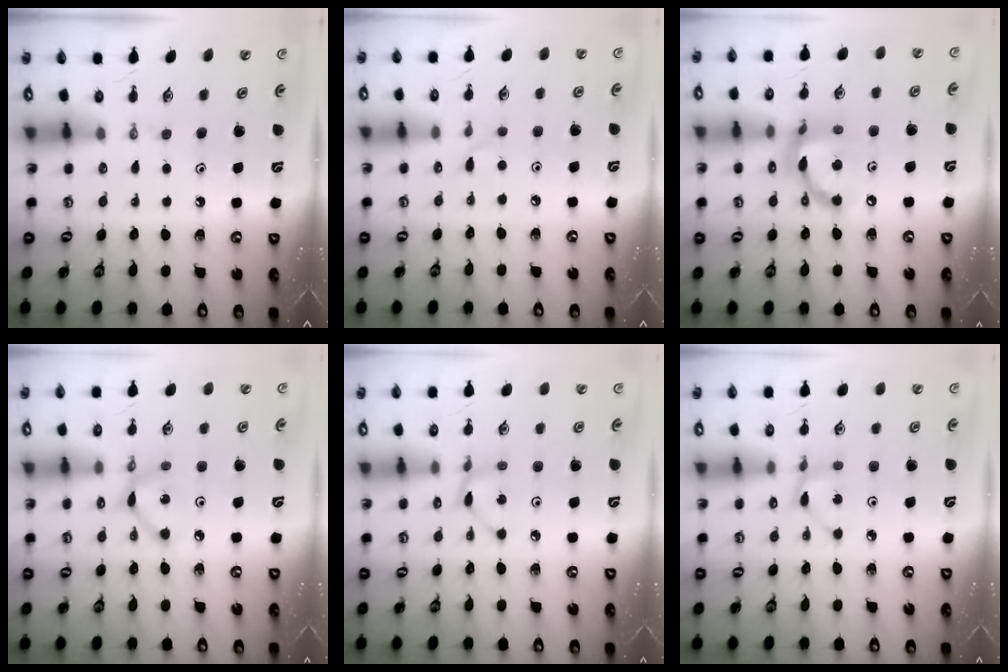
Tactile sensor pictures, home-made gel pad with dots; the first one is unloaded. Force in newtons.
{"total": 3.2, "press": 3.2, "slide": 0.5}
{"total": 13.1, "press": 13.0, "slide": 0.9}
{"total": 4.9, "press": 4.9, "slide": 0.1}
{"total": 3.6, "press": 3.5, "slide": 0.3}
{"total": 2.2, "press": 2.2, "slide": 0.3}